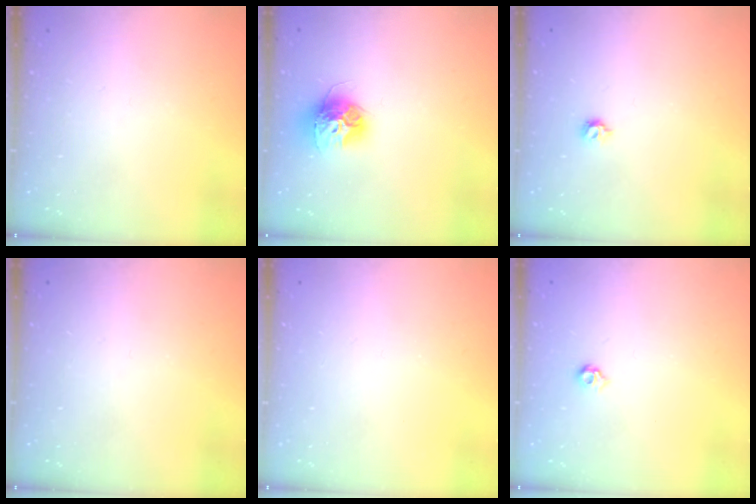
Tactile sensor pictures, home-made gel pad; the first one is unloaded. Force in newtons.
{"total": 12.2, "press": 12.1, "slide": 1.0}
{"total": 4.1, "press": 4.0, "slide": 0.8}
{"total": 0.0}
{"total": 0.0}
{"total": 4.2, "press": 4.1, "slide": 0.8}